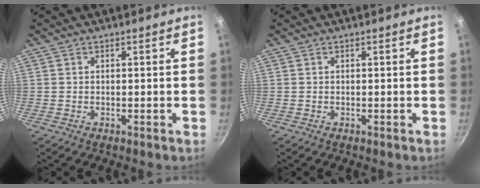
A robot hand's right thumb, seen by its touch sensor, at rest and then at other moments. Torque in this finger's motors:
{"motor_torque": [0.01, -0.01, 0.00, 0.00, 0.00]}